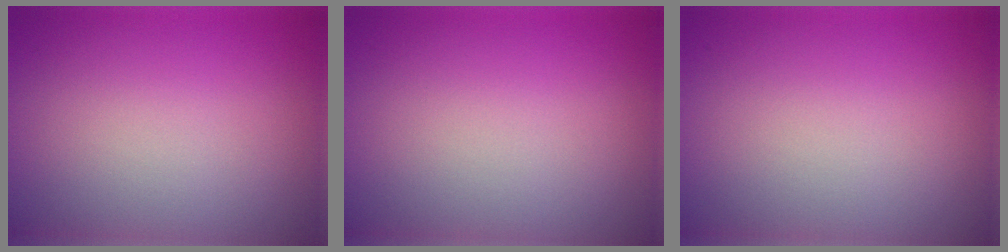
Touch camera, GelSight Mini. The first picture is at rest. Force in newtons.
{"total": 0.0}
{"total": 0.0}